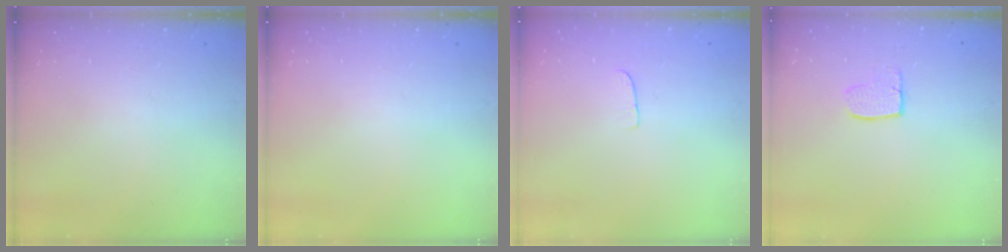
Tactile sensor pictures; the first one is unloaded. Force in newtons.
{"total": 0.0}
{"total": 2.6, "press": 2.6, "slide": 0.2}
{"total": 5.9, "press": 5.9, "slide": 0.3}